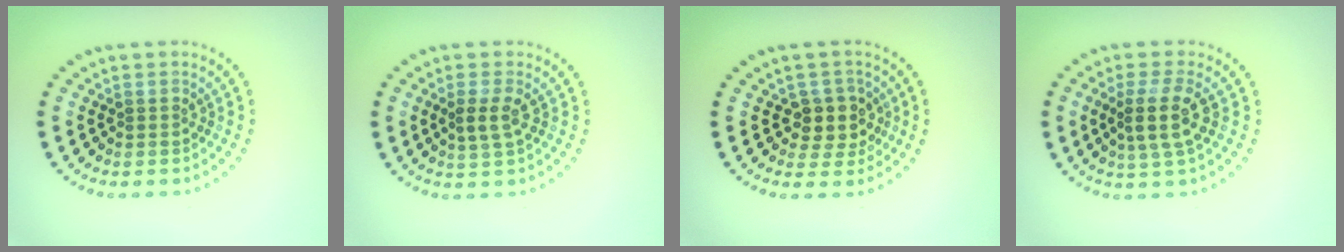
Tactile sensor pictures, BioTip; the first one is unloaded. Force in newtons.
{"total": 2.1, "press": 2.0, "slide": 0.7}
{"total": 2.9, "press": 2.5, "slide": 1.4}
{"total": 3.6, "press": 3.1, "slide": 1.8}